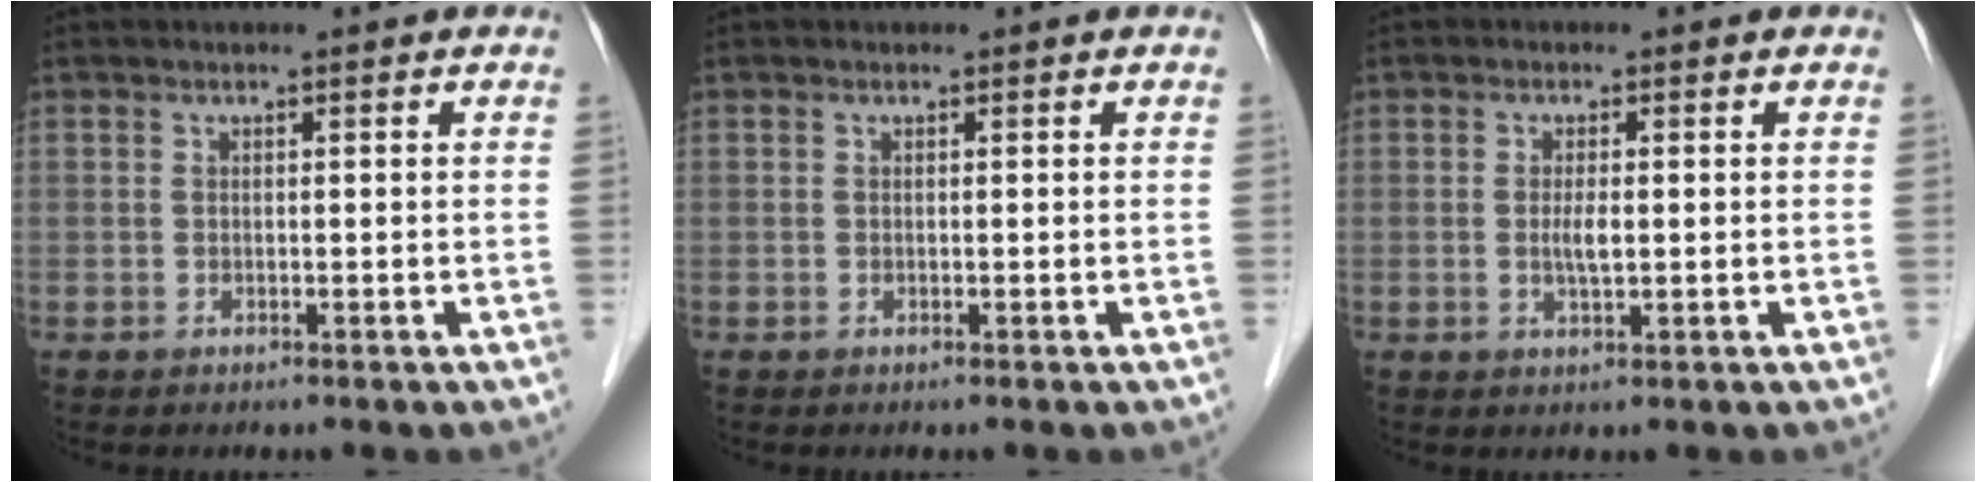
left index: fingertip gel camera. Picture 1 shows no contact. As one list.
[{"total": 0.0}, {"total": 2.2, "force": [-0.3, 0.6, 2.1], "torque": [-0.046, -0.005, -0.004]}]